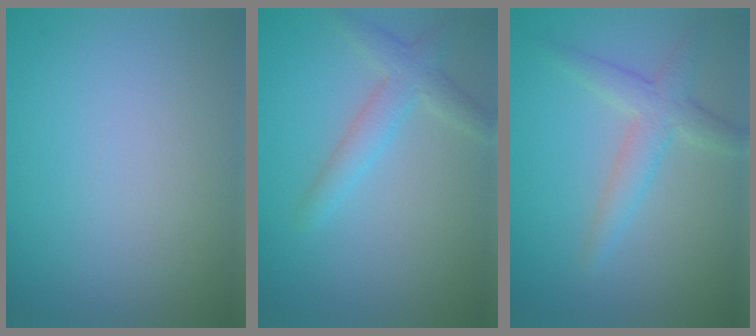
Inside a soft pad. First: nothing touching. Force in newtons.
{"total": 2.9, "press": 2.9, "slide": 0.1}
{"total": 3.2, "press": 3.2, "slide": 0.1}